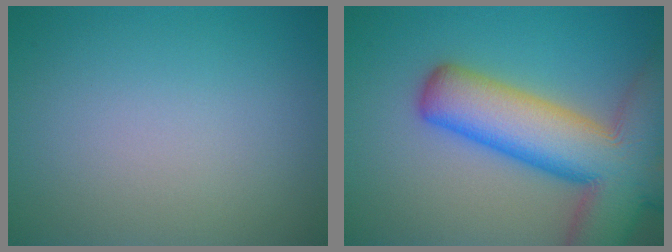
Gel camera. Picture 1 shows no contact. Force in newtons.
{"total": 13.4, "press": 13.4, "slide": 0.9}